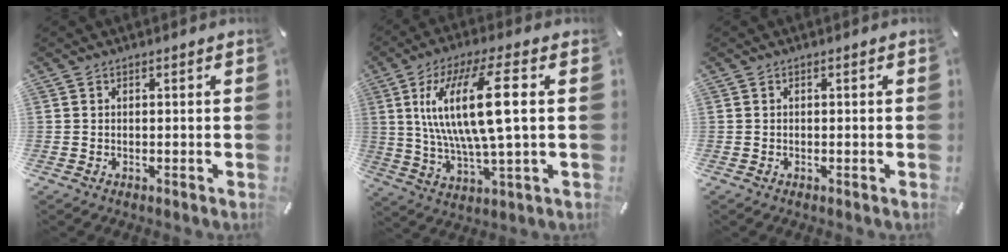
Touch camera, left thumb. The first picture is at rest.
{"total": 17.5, "force": [3.5, 4.5, 16.6], "torque": [-0.348, -0.004, 0.045]}
{"total": 0.0}